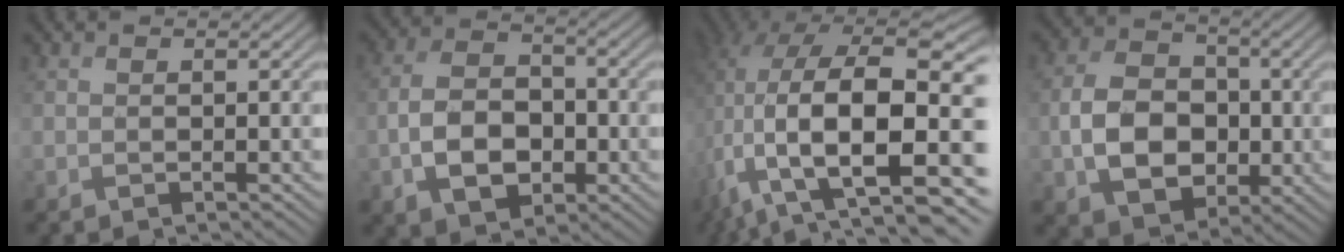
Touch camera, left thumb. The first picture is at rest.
{"total": 7.9, "force": [-2.8, 5.4, 5.1], "torque": [-0.104, -0.007, -0.057]}
{"total": 17.6, "force": [-1.8, 8.5, 15.3], "torque": [-0.279, -0.013, -0.026]}
{"total": 9.3, "force": [-1.9, 7.1, 5.7], "torque": [-0.120, -0.006, -0.043]}